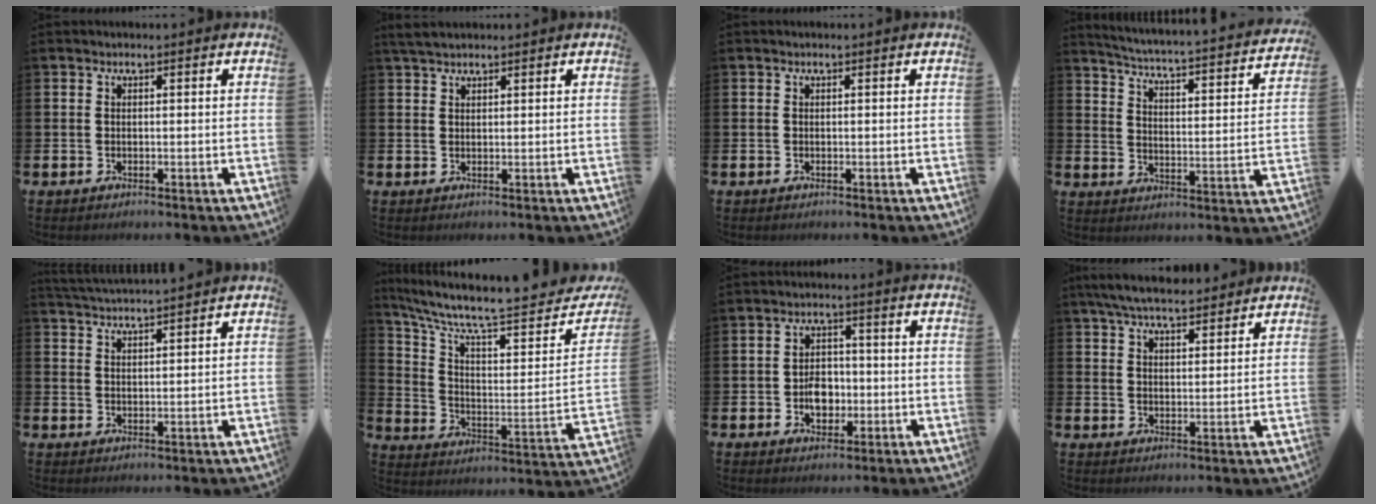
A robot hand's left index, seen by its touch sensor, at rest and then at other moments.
{"total": 2.4, "force": [2.1, 0.7, 0.9], "torque": [-0.022, 0.004, 0.038]}
{"total": 0.0}
{"total": 3.6, "force": [3.4, 0.0, 1.3], "torque": [-0.048, -0.039, 0.047]}
{"total": 3.4, "force": [3.3, -0.5, 0.0], "torque": [-0.015, -0.015, 0.062]}
{"total": 7.8, "force": [6.8, 1.6, 3.4], "torque": [-0.088, -0.068, 0.108]}
{"total": 4.2, "force": [-0.9, 3.1, 2.7], "torque": [-0.039, 0.002, -0.022]}
{"total": 6.4, "force": [5.9, 1.3, 1.9], "torque": [-0.053, -0.017, 0.109]}